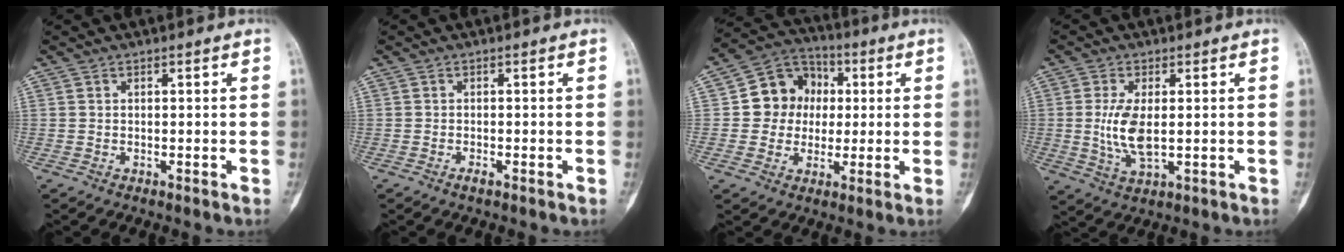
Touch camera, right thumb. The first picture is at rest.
{"total": 0.0}
{"total": 10.9, "force": [0.9, 9.9, 4.5], "torque": [-0.023, 0.018, 0.007]}
{"total": 7.0, "force": [-0.1, 2.7, 6.5], "torque": [-0.140, -0.010, 0.003]}